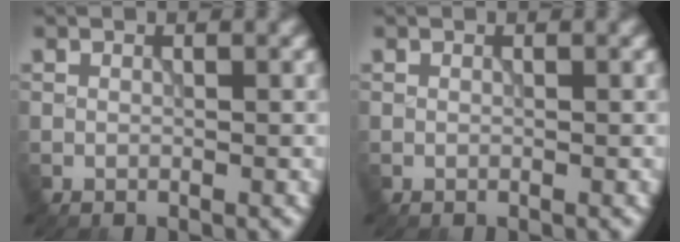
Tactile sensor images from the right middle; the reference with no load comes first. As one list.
[{"total": 0.0}]